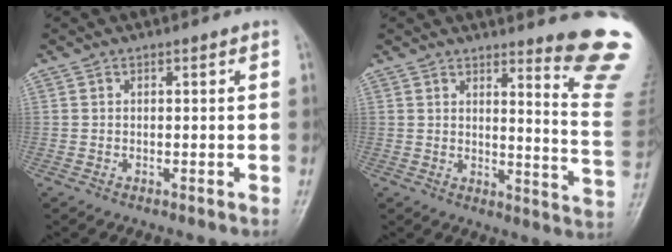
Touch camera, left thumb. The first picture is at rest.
{"total": 15.3, "force": [11.3, 0.7, 10.3], "torque": [-0.108, -0.119, 0.136]}